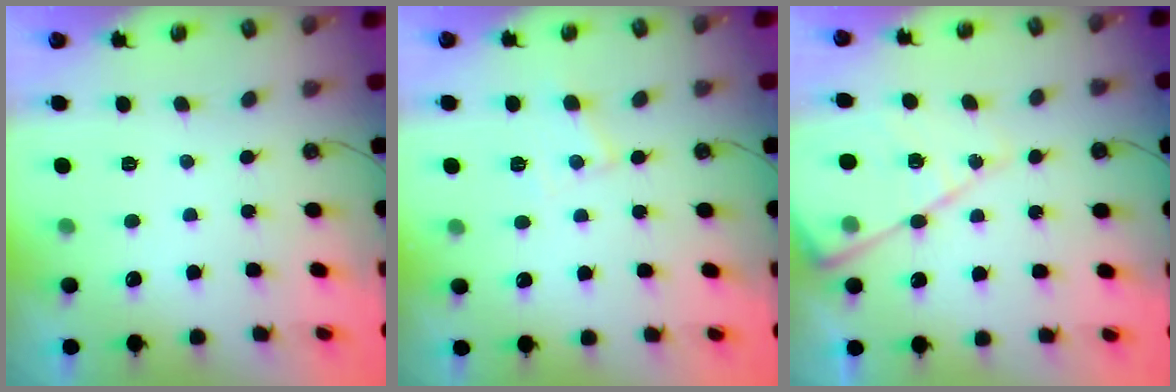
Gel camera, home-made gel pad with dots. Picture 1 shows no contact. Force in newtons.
{"total": 7.1, "press": 7.0, "slide": 0.4}
{"total": 15.0, "press": 14.9, "slide": 1.4}